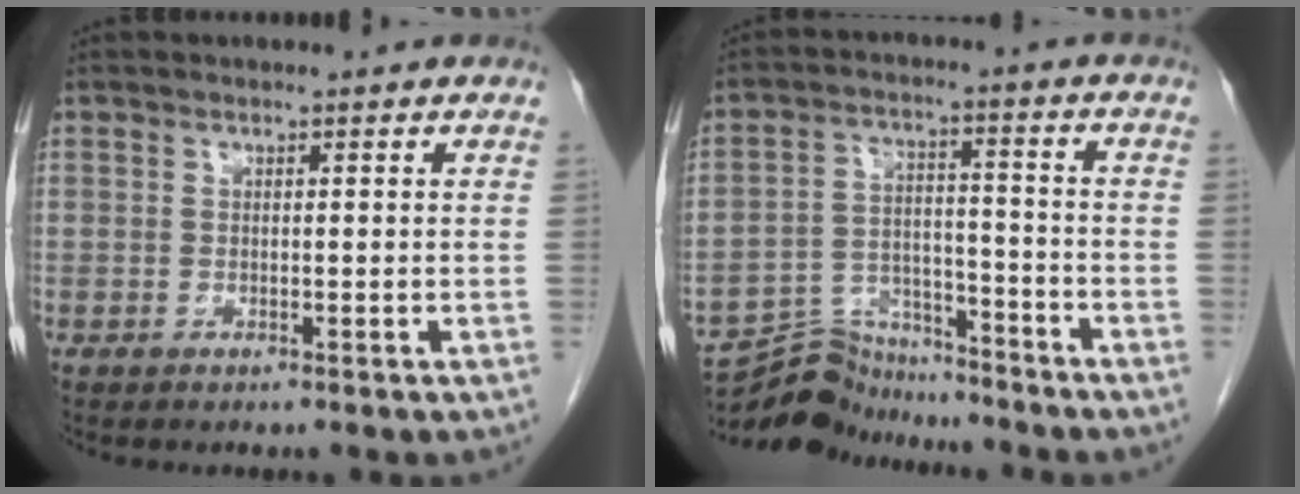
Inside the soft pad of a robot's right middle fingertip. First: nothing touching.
{"total": 9.4, "force": [-9.1, 2.1, -0.2], "torque": [0.002, 0.027, -0.163]}